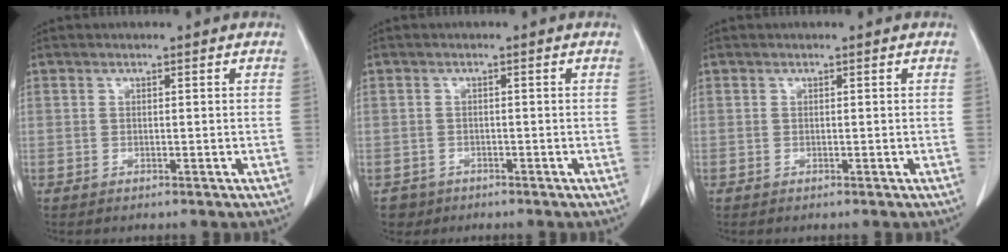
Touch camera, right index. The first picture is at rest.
{"total": 2.3, "force": [-1.4, 1.8, -0.2], "torque": [-0.002, 0.007, -0.024]}
{"total": 0.0}